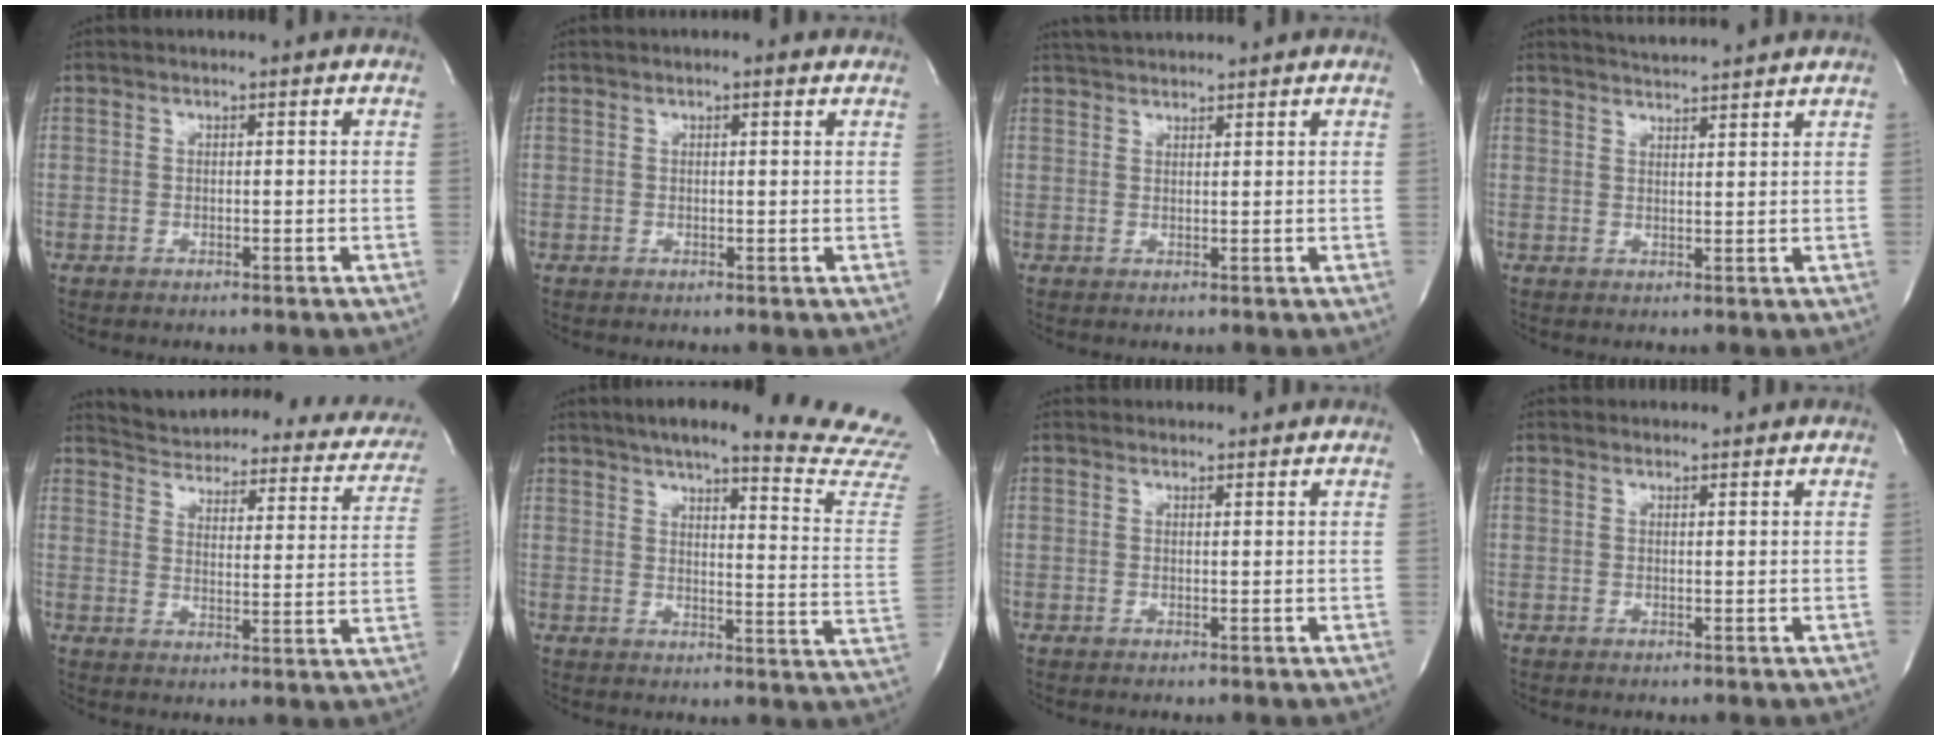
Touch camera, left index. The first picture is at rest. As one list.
[{"total": 0.8, "force": [0.3, 0.3, 0.7], "torque": [-0.014, -0.002, 0.000]}, {"total": 3.8, "force": [3.6, 0.4, 0.9], "torque": [-0.020, 0.027, 0.066]}, {"total": 4.7, "force": [4.5, -0.6, 0.8], "torque": [-0.019, 0.008, 0.064]}, {"total": 23.7, "force": [21.3, 6.7, 8.1], "torque": [-0.111, -0.051, 0.243]}, {"total": 24.7, "force": [23.1, 0.9, 8.8], "torque": [-0.117, -0.130, 0.256]}, {"total": 3.9, "force": [3.7, 1.0, 0.2], "torque": [-0.004, 0.019, 0.042]}, {"total": 2.2, "force": [2.1, 0.6, 0.0], "torque": [-0.008, 0.009, 0.021]}]